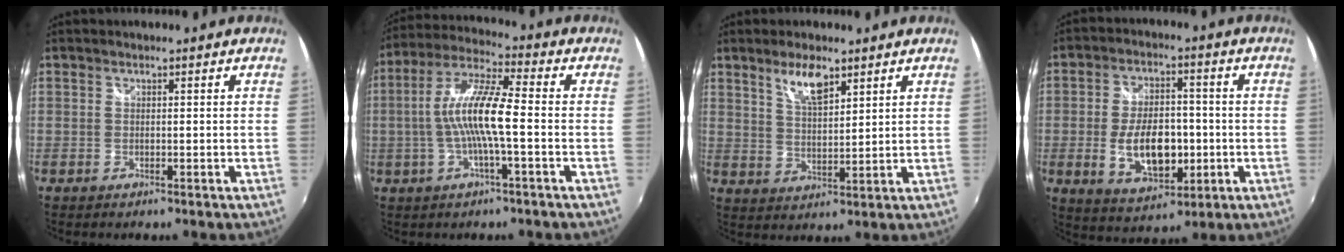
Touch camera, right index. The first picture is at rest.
{"total": 11.5, "force": [-1.5, 1.4, 11.3], "torque": [-0.225, 0.010, -0.031]}
{"total": 6.5, "force": [4.2, 2.2, 4.4], "torque": [-0.077, 0.001, 0.082]}
{"total": 12.3, "force": [-2.2, 6.7, 10.0], "torque": [-0.190, -0.003, -0.024]}